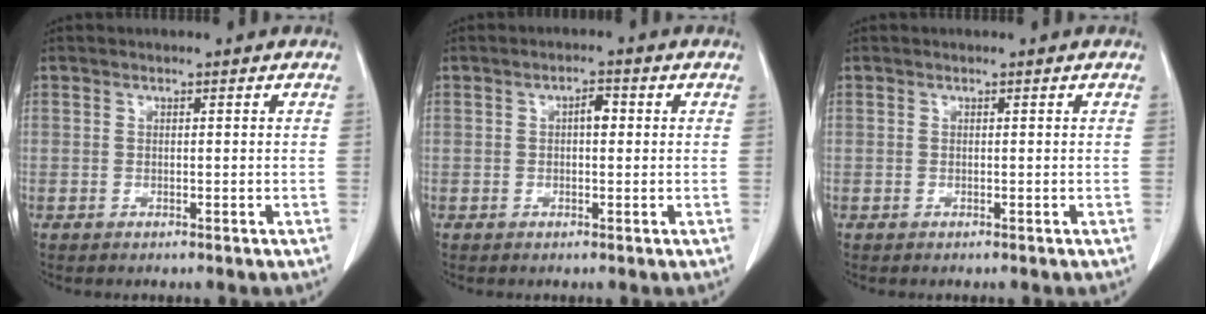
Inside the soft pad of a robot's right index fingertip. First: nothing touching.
{"total": 2.2, "force": [0.3, 1.0, 2.0], "torque": [-0.028, 0.007, 0.002]}
{"total": 0.0}